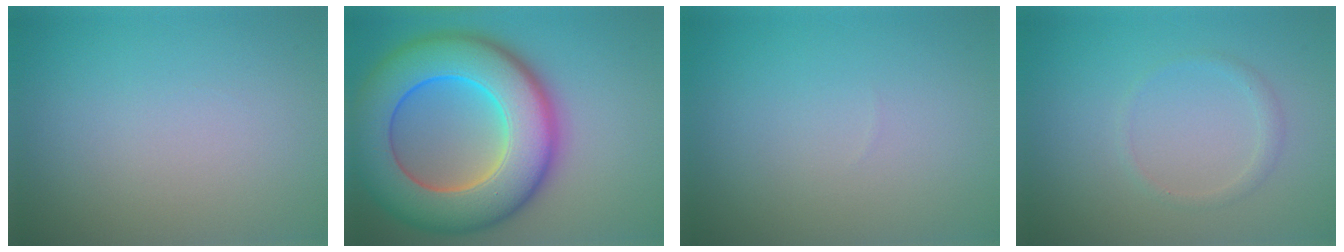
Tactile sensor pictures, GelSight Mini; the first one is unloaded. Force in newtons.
{"total": 13.4, "press": 13.4, "slide": 0.4}
{"total": 0.0}
{"total": 1.1, "press": 1.0, "slide": 0.1}